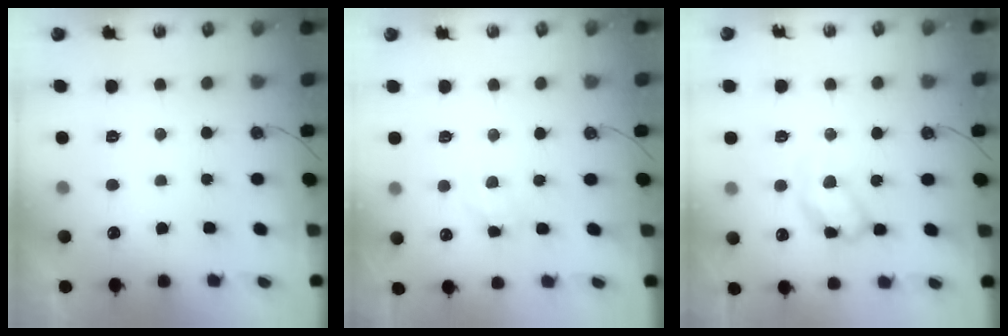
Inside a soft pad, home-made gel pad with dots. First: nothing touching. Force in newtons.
{"total": 4.5, "press": 4.4, "slide": 0.2}
{"total": 12.5, "press": 12.5, "slide": 0.8}